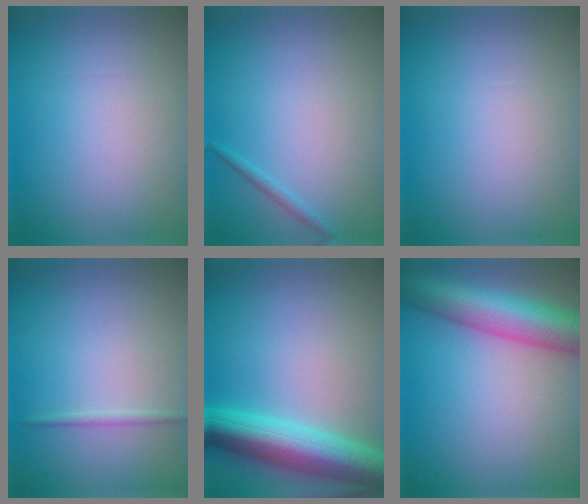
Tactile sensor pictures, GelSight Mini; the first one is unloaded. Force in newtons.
{"total": 0.8, "press": 0.8, "slide": 0.0}
{"total": 0.0}
{"total": 0.7, "press": 0.7, "slide": 0.0}
{"total": 8.4, "press": 8.4, "slide": 0.2}
{"total": 8.4, "press": 8.4, "slide": 0.3}